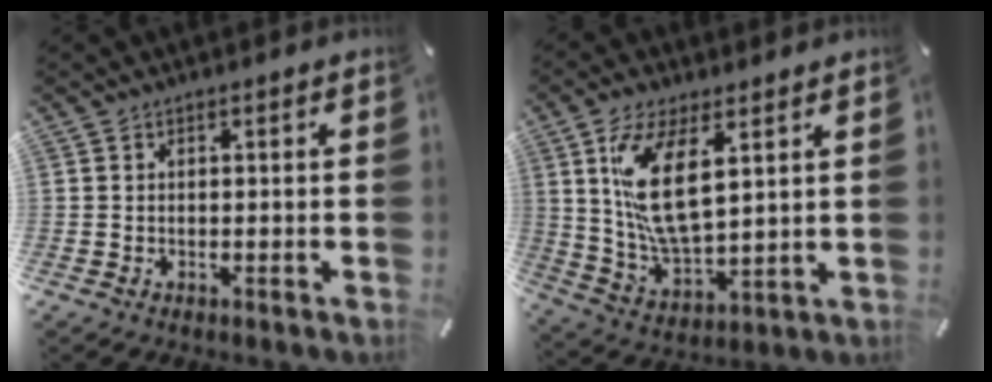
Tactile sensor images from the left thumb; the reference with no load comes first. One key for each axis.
{"total": 14.4, "fx": 5.2, "fy": 6.6, "fz": 11.6, "tx": -0.251, "ty": -0.016, "tz": 0.092}